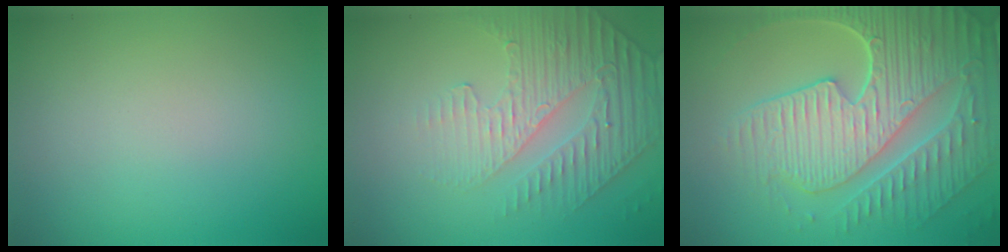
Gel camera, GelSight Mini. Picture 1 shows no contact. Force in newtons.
{"total": 4.7, "press": 3.4, "slide": 3.3}
{"total": 9.2, "press": 6.6, "slide": 6.4}